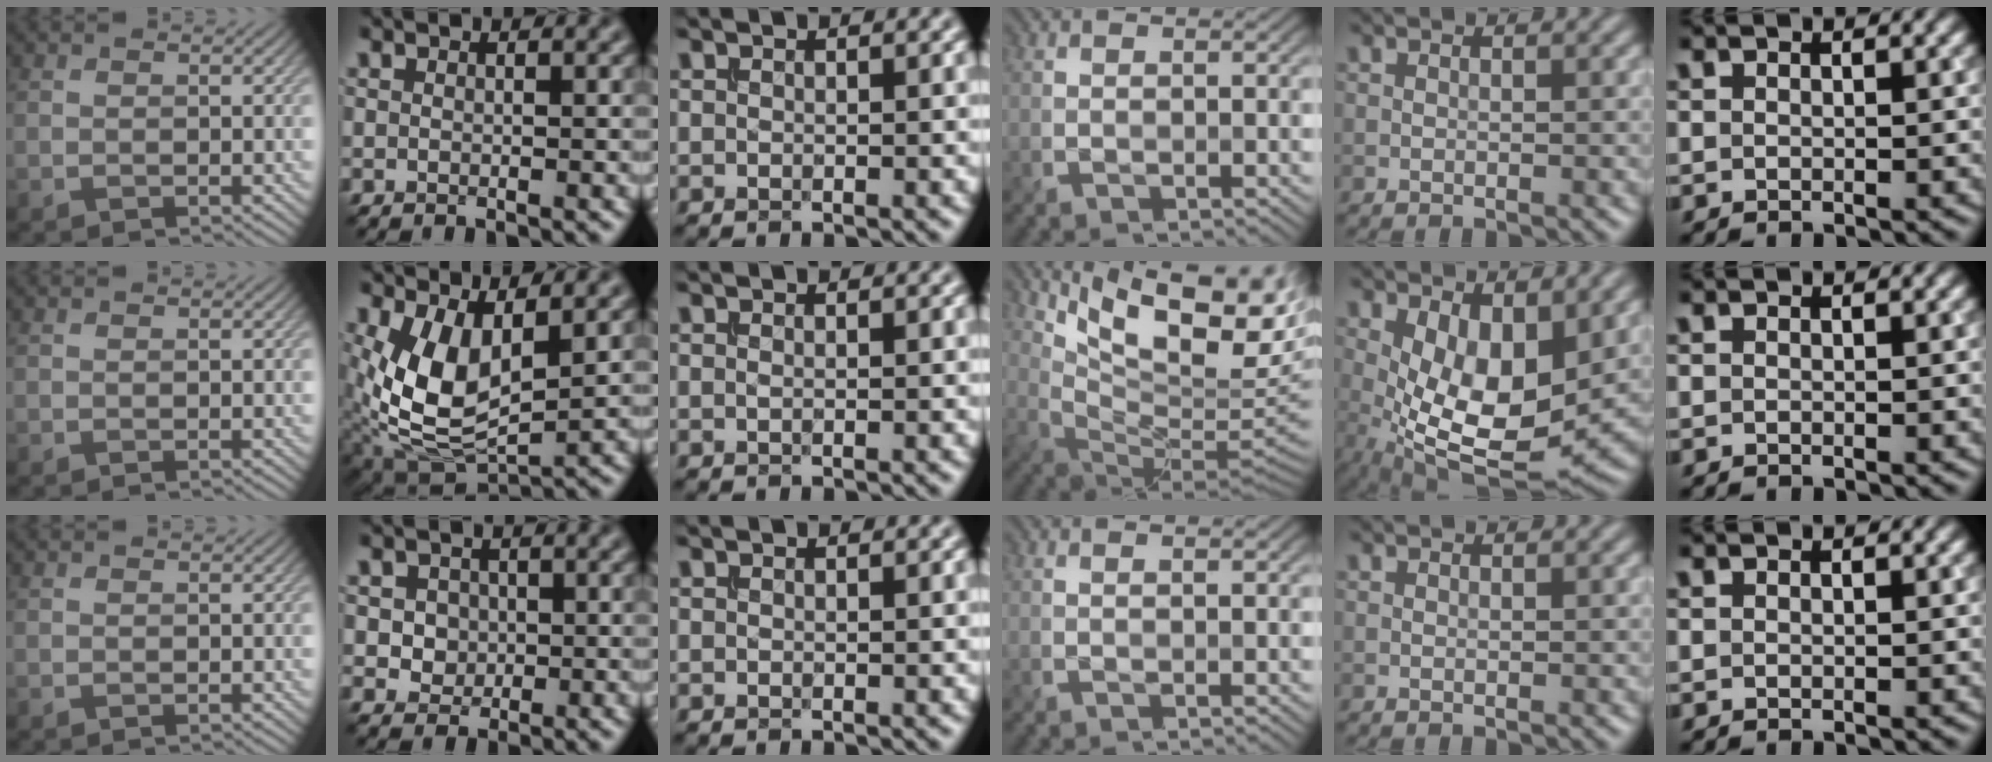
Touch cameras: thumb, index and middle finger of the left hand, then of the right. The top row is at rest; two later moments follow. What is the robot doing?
{"motion": "insert", "object": "drawer"}